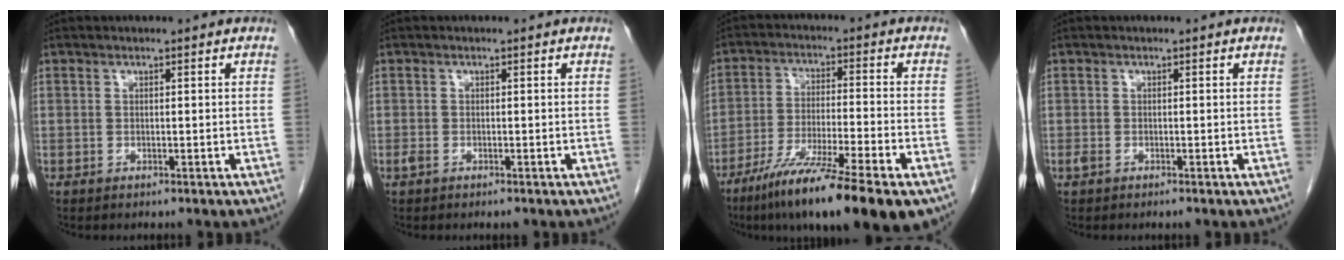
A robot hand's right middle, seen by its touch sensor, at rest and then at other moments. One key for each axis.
{"total": 1.5, "fx": -0.8, "fy": 0.8, "fz": 1.1, "tx": -0.026, "ty": -0.003, "tz": -0.007}
{"total": 17.1, "fx": -11.4, "fy": 0.8, "fz": 12.8, "tx": -0.188, "ty": -0.045, "tz": -0.191}
{"total": 1.4, "fx": -0.8, "fy": 0.7, "fz": 1.0, "tx": -0.026, "ty": -0.003, "tz": -0.008}